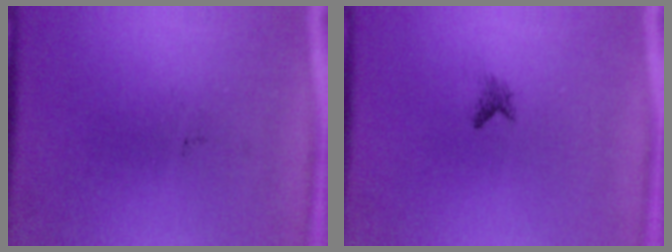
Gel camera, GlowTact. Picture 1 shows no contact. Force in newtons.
{"total": 0.8}